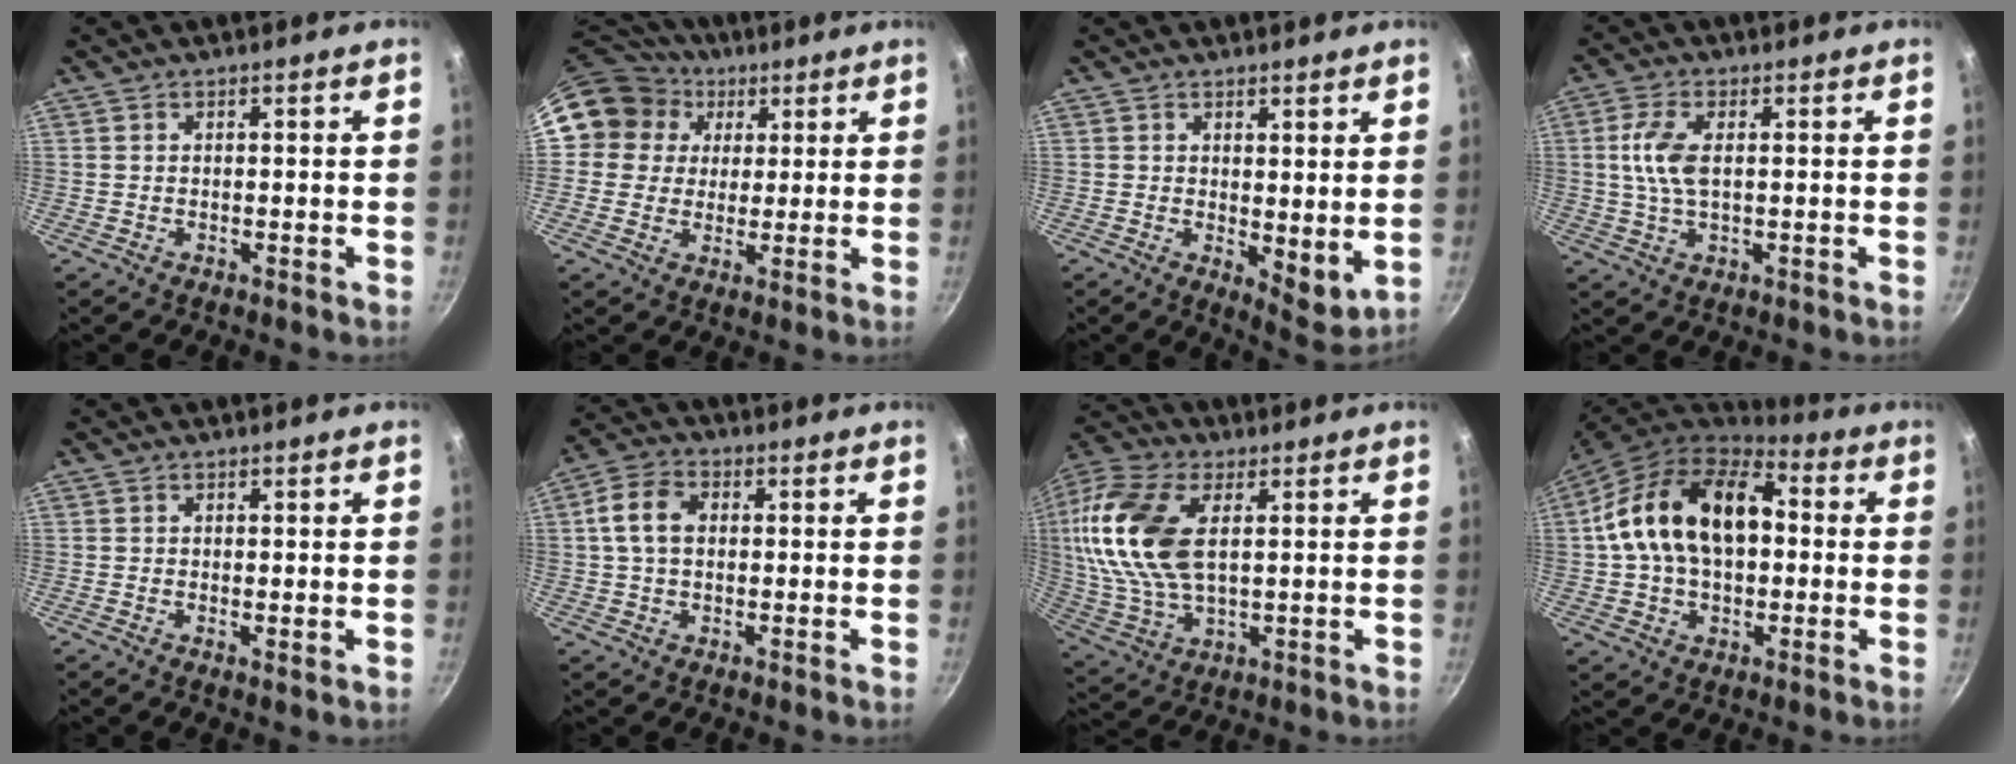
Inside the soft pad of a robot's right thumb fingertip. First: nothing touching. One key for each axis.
{"total": 12.5, "fx": 4.6, "fy": 11.3, "fz": 3.1, "tx": -0.030, "ty": 0.010, "tz": 0.068}
{"total": 7.3, "fx": 1.2, "fy": 3.4, "fz": 6.3, "tx": -0.076, "ty": -0.028, "tz": 0.023}
{"total": 7.0, "fx": 0.9, "fy": 3.3, "fz": 6.1, "tx": -0.129, "ty": 0.006, "tz": 0.016}
{"total": 0.9, "fx": 0.3, "fy": 0.5, "fz": 0.7, "tx": -0.012, "ty": -0.007, "tz": 0.001}
{"total": 7.4, "fx": 0.9, "fy": 5.2, "fz": 5.1, "tx": -0.095, "ty": 0.017, "tz": 0.008}
{"total": 20.8, "fx": 4.5, "fy": 11.7, "fz": 16.6, "tx": -0.348, "ty": 0.000, "tz": 0.084}
{"total": 20.1, "fx": 2.1, "fy": 13.2, "fz": 15.0, "tx": -0.240, "ty": 0.033, "tz": 0.022}